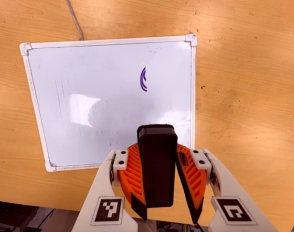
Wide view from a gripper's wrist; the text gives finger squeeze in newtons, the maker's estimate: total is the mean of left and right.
{"total": 8.2, "left": 8.4, "right": 8.0}